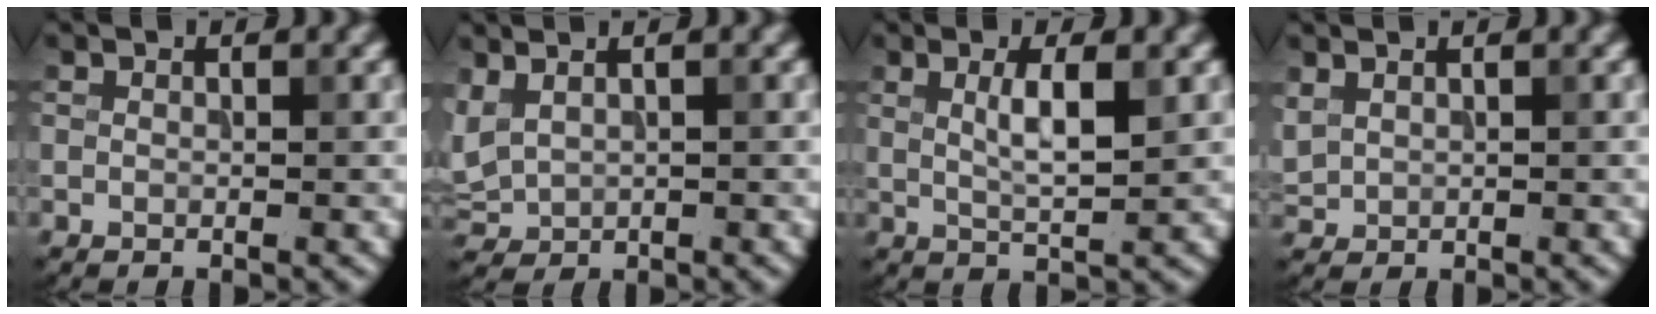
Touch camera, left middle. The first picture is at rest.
{"total": 1.9, "force": [0.8, 1.1, 1.4], "torque": [-0.042, 0.006, 0.024]}
{"total": 3.4, "force": [1.0, 0.7, 3.1], "torque": [-0.053, 0.002, 0.018]}
{"total": 1.3, "force": [0.9, 0.8, 0.4], "torque": [-0.011, 0.005, 0.024]}